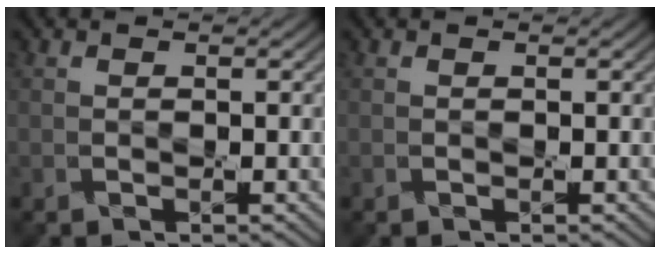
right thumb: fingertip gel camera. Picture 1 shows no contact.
{"total": 0.0}